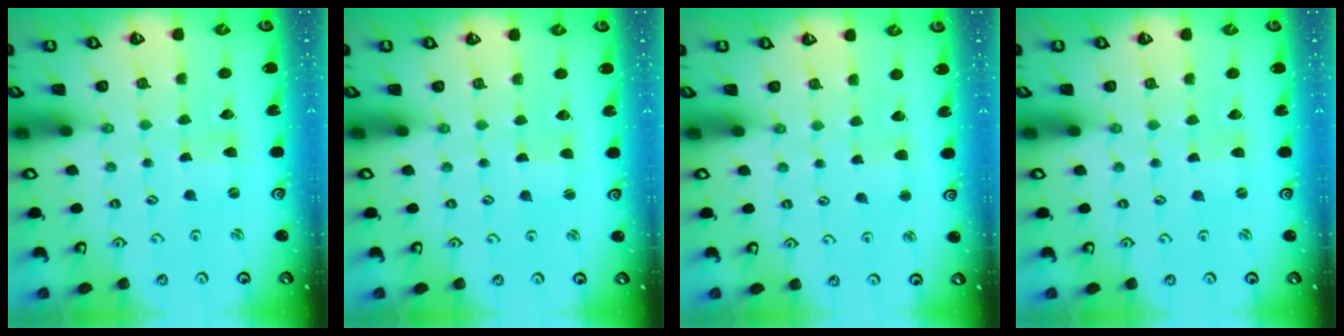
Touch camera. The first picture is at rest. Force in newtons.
{"total": 1.4, "press": 1.4, "slide": 0.1}
{"total": 2.5, "press": 2.5, "slide": 0.3}
{"total": 1.2, "press": 1.2, "slide": 0.4}